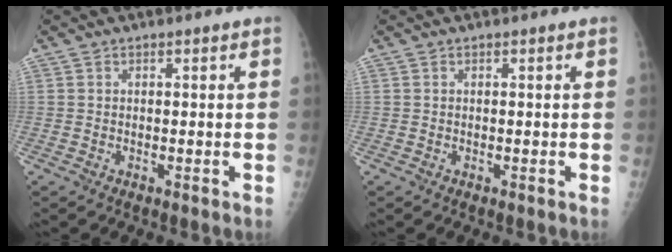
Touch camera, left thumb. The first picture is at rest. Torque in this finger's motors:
{"motor_torque": [0.00, 0.00, 0.12, 0.10, 0.00]}